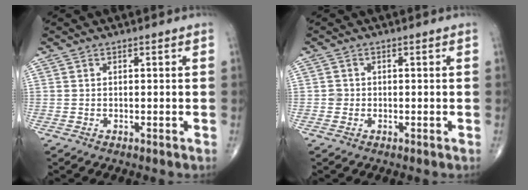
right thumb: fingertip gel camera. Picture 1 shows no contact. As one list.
[{"total": 1.2, "force": [-0.2, 1.2, 0.2], "torque": [0.002, 0.004, -0.004]}]